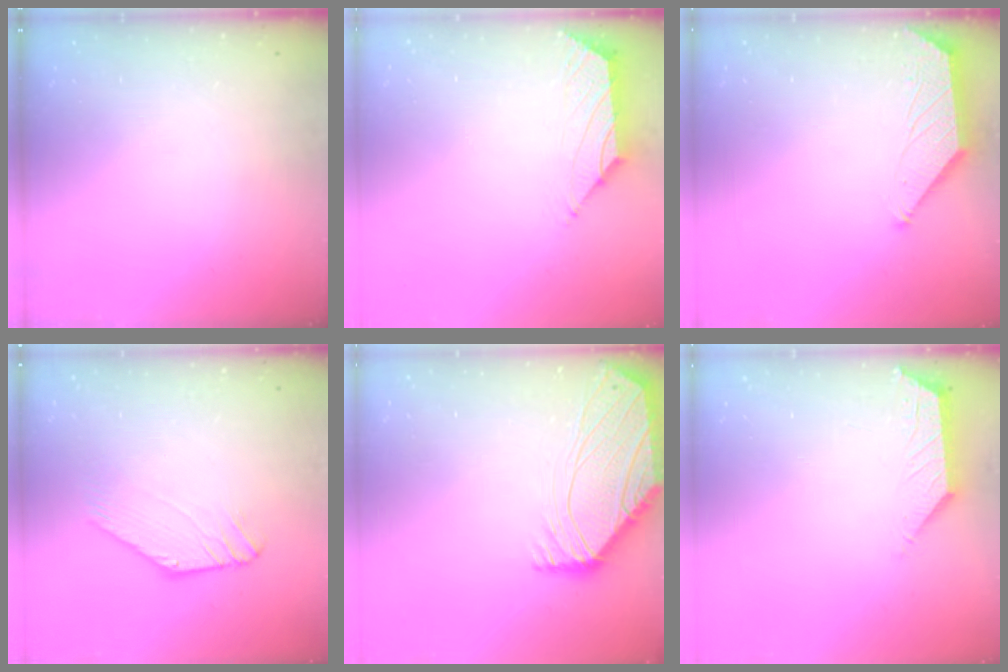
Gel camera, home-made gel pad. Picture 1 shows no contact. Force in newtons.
{"total": 0.8, "press": 0.4, "slide": 0.6}
{"total": 1.6, "press": 1.6, "slide": 0.3}
{"total": 1.3, "press": 1.3, "slide": 0.0}
{"total": 0.5, "press": 0.4, "slide": 0.3}
{"total": 2.1, "press": 2.1, "slide": 0.4}